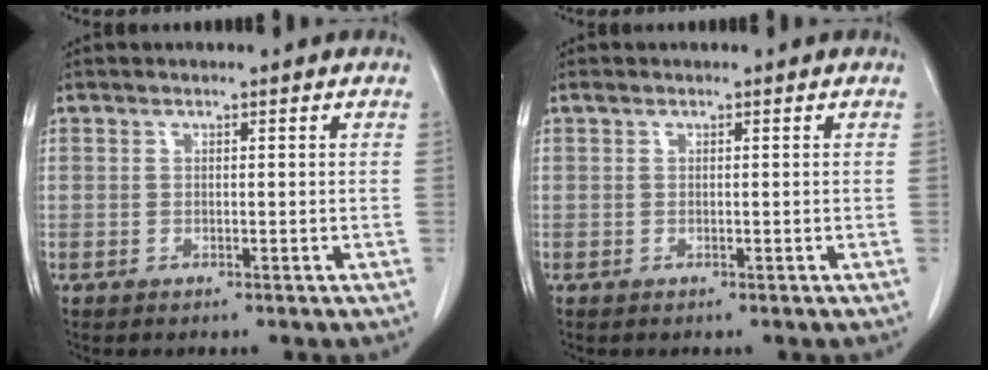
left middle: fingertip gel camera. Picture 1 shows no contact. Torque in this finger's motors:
{"motor_torque": [0.31, -0.12, -0.03, -0.02]}